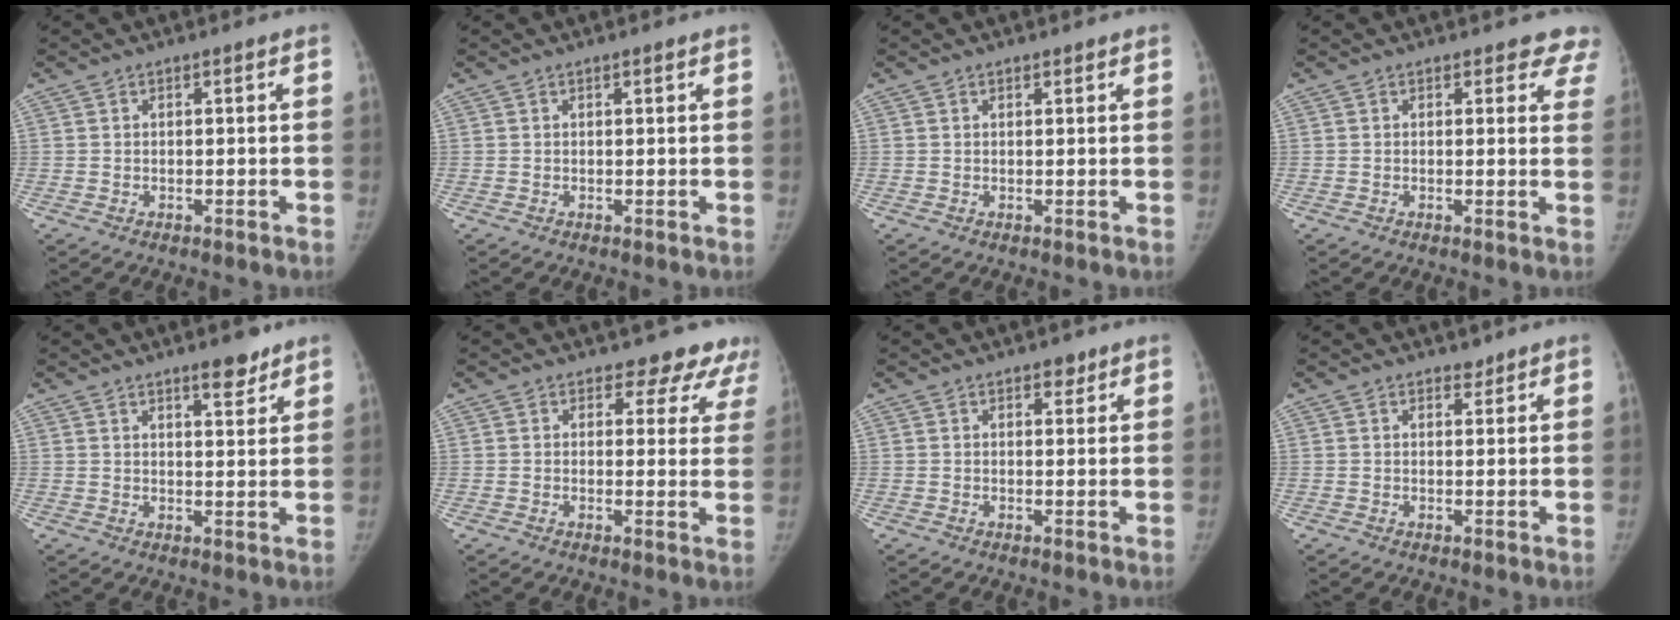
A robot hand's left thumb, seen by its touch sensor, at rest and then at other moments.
{"total": 0.5, "force": [0.3, 0.2, 0.4], "torque": [-0.004, -0.001, 0.006]}
{"total": 0.6, "force": [0.5, 0.4, 0.1], "torque": [0.004, -0.004, 0.004]}
{"total": 5.5, "force": [4.8, 2.7, 0.8], "torque": [0.042, -0.017, 0.026]}
{"total": 4.7, "force": [3.5, 1.5, 2.7], "torque": [-0.023, -0.025, 0.050]}
{"total": 8.2, "force": [7.0, 4.3, 1.0], "torque": [0.042, -0.032, 0.052]}
{"total": 1.9, "force": [1.3, 1.2, 0.8], "torque": [0.006, -0.006, 0.015]}
{"total": 1.3, "force": [1.1, 0.8, 0.0], "torque": [0.012, -0.008, 0.012]}